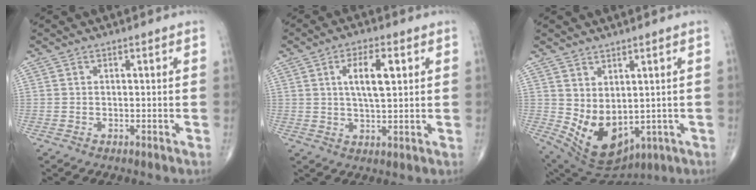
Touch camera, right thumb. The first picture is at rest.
{"total": 7.6, "force": [2.2, 2.7, 6.7], "torque": [-0.112, -0.004, 0.039]}
{"total": 11.4, "force": [0.1, 7.0, 9.0], "torque": [-0.141, -0.018, 0.038]}